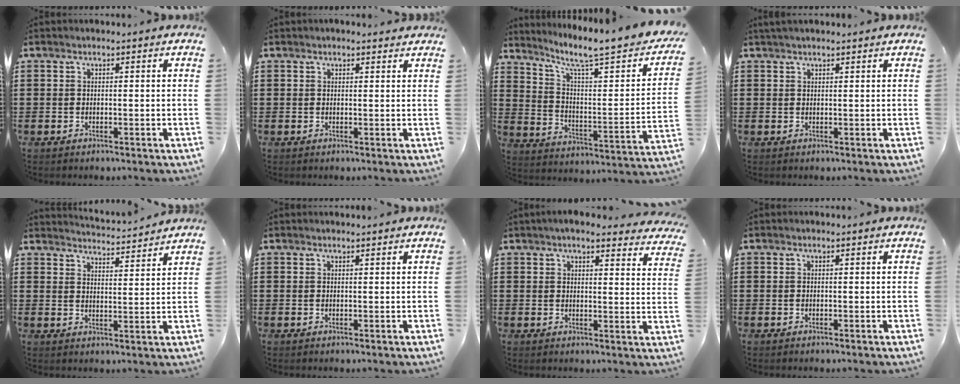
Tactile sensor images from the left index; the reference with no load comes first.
{"total": 1.2, "force": [1.1, 0.4, 0.1], "torque": [-0.004, 0.001, 0.023]}
{"total": 7.1, "force": [5.6, 0.5, 4.3], "torque": [-0.095, -0.053, 0.083]}
{"total": 1.0, "force": [0.8, 0.2, 0.5], "torque": [-0.010, 0.000, 0.016]}
{"total": 3.5, "force": [3.4, -0.9, 0.0], "torque": [-0.015, -0.028, 0.059]}
{"total": 0.5, "force": [0.5, 0.0, 0.3], "torque": [-0.006, -0.001, 0.010]}
{"total": 4.4, "force": [4.0, 0.2, 1.7], "torque": [-0.047, -0.012, 0.073]}
{"total": 0.0}